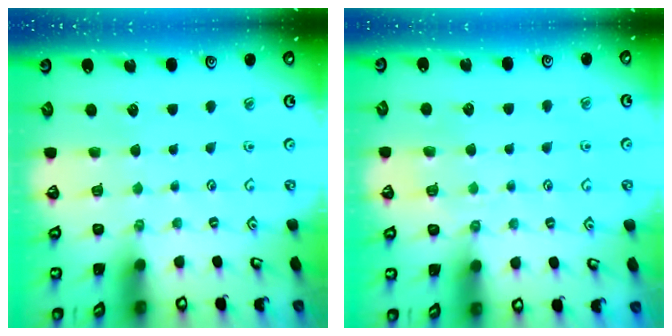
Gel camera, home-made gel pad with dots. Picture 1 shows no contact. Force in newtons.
{"total": 2.9, "press": 2.8, "slide": 0.6}